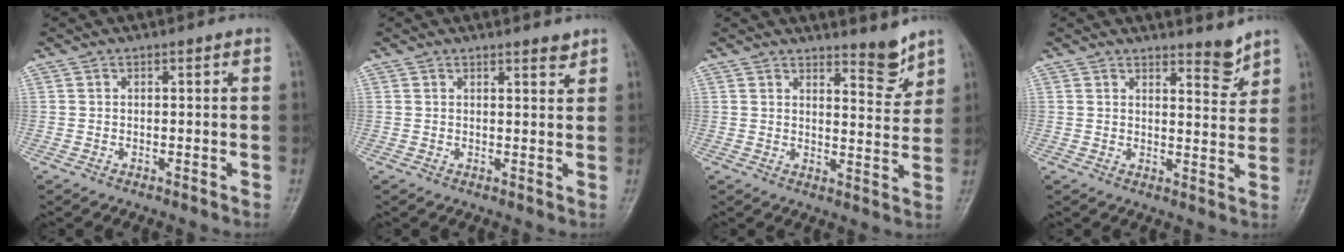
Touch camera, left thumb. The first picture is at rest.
{"total": 1.9, "force": [1.7, 0.4, 0.8], "torque": [-0.003, -0.014, 0.024]}
{"total": 5.1, "force": [4.5, 1.1, 2.1], "torque": [-0.016, -0.047, 0.071]}
{"total": 3.9, "force": [3.6, 0.9, 1.3], "torque": [-0.007, -0.037, 0.055]}